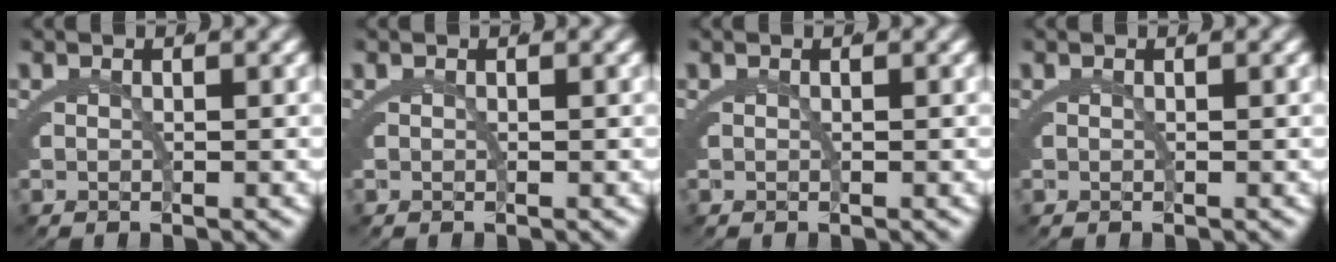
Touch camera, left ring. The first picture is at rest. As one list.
[{"total": 0.0}, {"total": 0.0}, {"total": 0.0}]